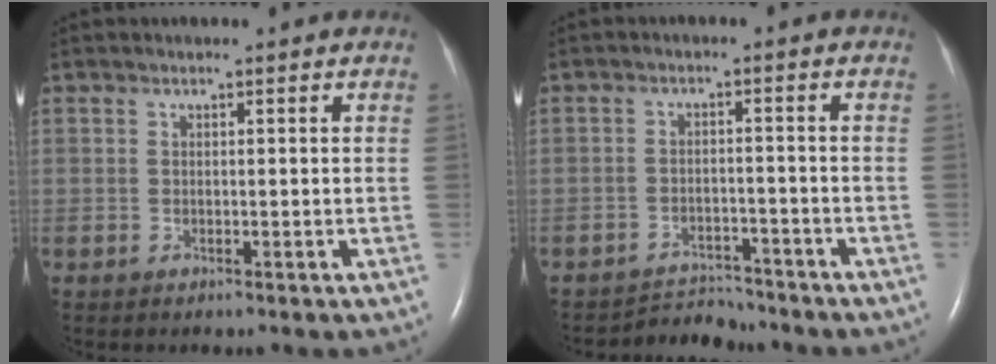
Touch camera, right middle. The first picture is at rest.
{"total": 4.3, "force": [-4.1, 0.5, -1.2], "torque": [0.018, -0.002, -0.065]}